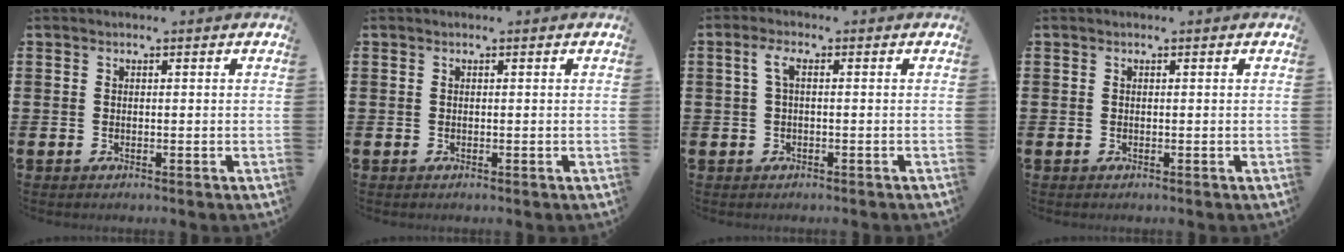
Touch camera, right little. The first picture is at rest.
{"total": 0.0}
{"total": 1.9, "force": [0.0, 0.6, 1.8], "torque": [-0.036, 0.006, -0.002]}
{"total": 0.0}